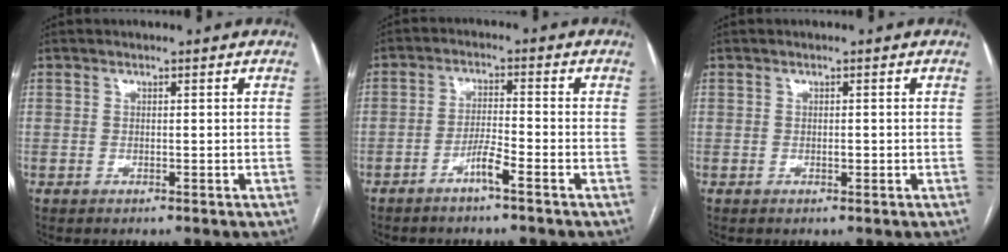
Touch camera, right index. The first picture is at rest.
{"total": 3.8, "force": [-2.5, -0.1, 2.8], "torque": [-0.054, 0.001, -0.050]}
{"total": 0.6, "force": [-0.1, 0.3, 0.5], "torque": [-0.009, 0.000, -0.002]}